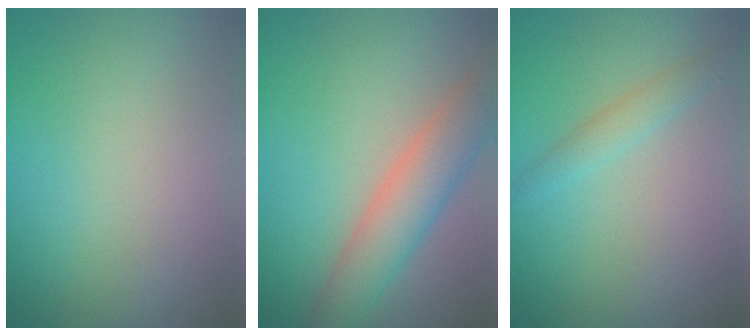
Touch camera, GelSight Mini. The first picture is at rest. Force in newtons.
{"total": 5.4, "press": 5.4, "slide": 0.4}
{"total": 1.6, "press": 1.6, "slide": 0.1}